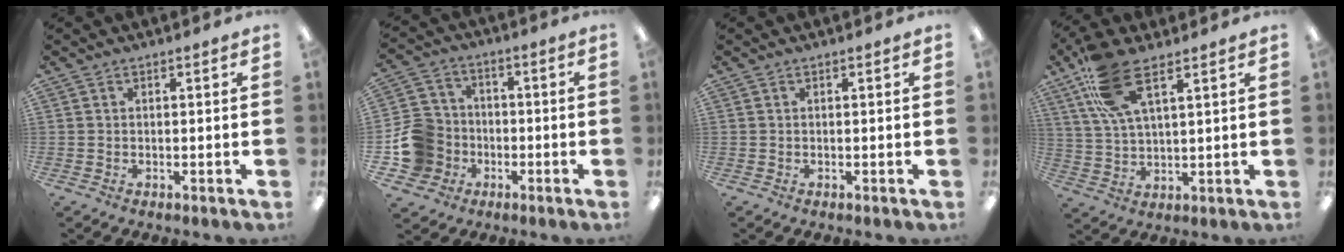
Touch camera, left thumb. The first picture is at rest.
{"total": 12.5, "force": [-3.7, 11.3, 3.7], "torque": [-0.089, 0.038, -0.056]}
{"total": 0.0}
{"total": 13.6, "force": [8.1, 5.1, 9.7], "torque": [-0.202, -0.009, 0.151]}